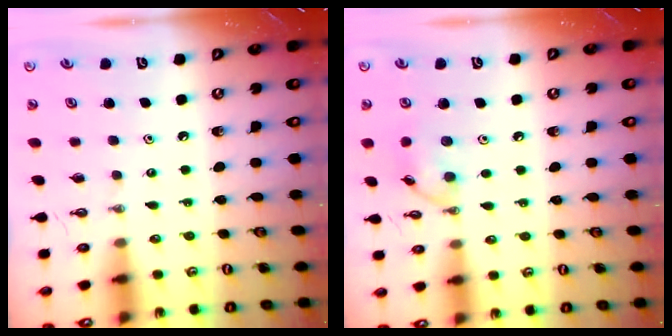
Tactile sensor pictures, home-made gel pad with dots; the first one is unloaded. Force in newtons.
{"total": 8.9, "press": 8.9, "slide": 0.5}